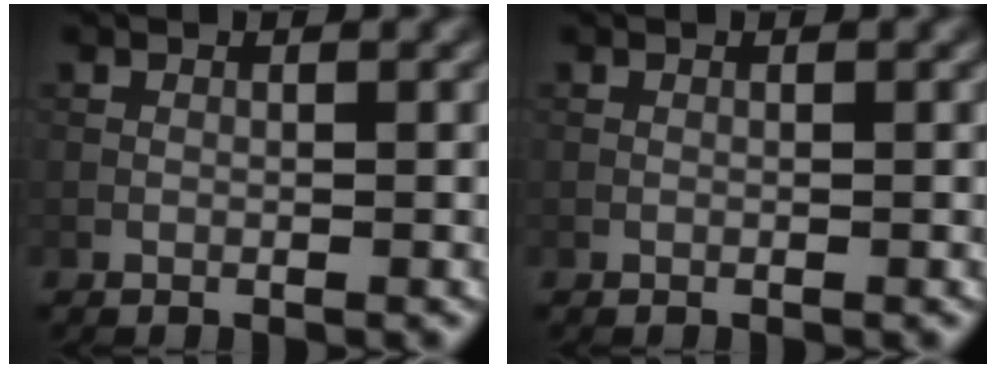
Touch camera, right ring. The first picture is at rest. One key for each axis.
{"total": 0.0}